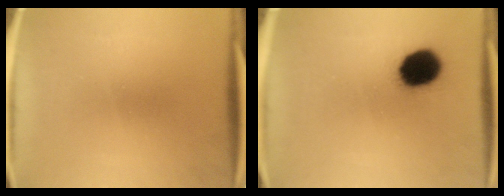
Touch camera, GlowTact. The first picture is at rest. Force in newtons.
{"total": 12.8}